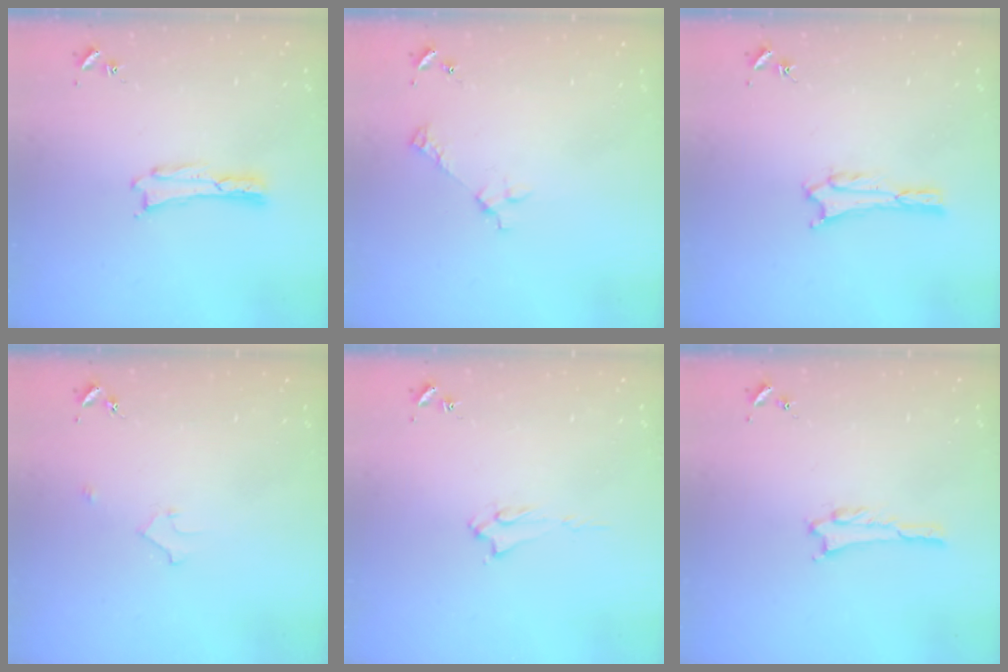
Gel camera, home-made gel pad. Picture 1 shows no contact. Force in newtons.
{"total": 2.6, "press": 2.6, "slide": 0.3}
{"total": 1.6, "press": 1.6, "slide": 0.2}
{"total": 2.2, "press": 2.2, "slide": 0.2}
{"total": 1.9, "press": 1.8, "slide": 0.4}
{"total": 0.6, "press": 0.6, "slide": 0.1}